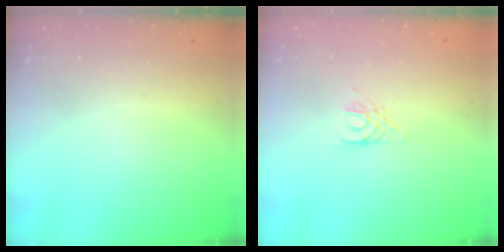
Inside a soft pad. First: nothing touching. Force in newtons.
{"total": 4.8, "press": 4.8, "slide": 0.5}